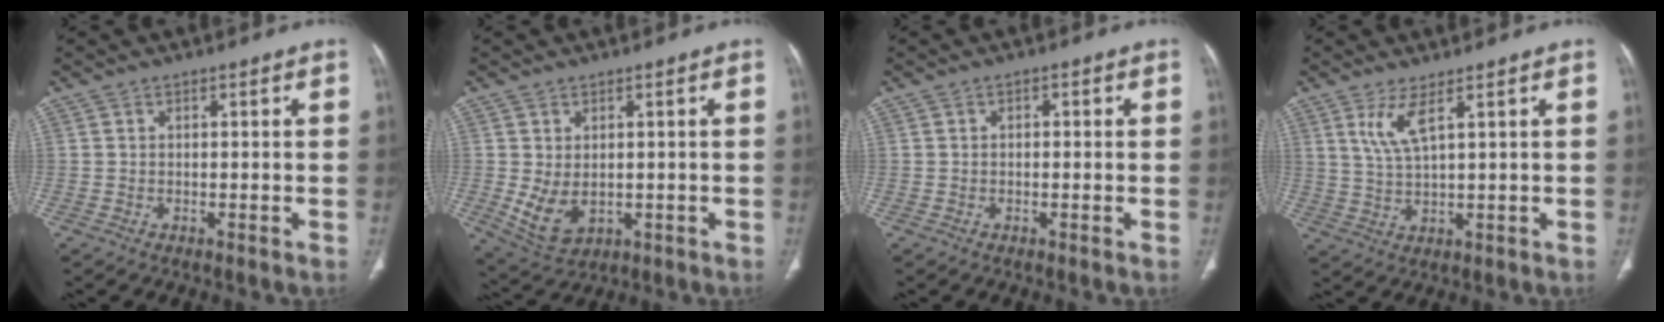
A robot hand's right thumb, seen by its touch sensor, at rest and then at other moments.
{"total": 6.6, "force": [-0.4, 4.4, 4.9], "torque": [-0.088, -0.007, 0.015]}
{"total": 1.0, "force": [0.1, 0.6, 0.8], "torque": [-0.010, 0.005, -0.001]}
{"total": 5.1, "force": [2.7, 0.9, 4.2], "torque": [-0.096, -0.022, 0.067]}